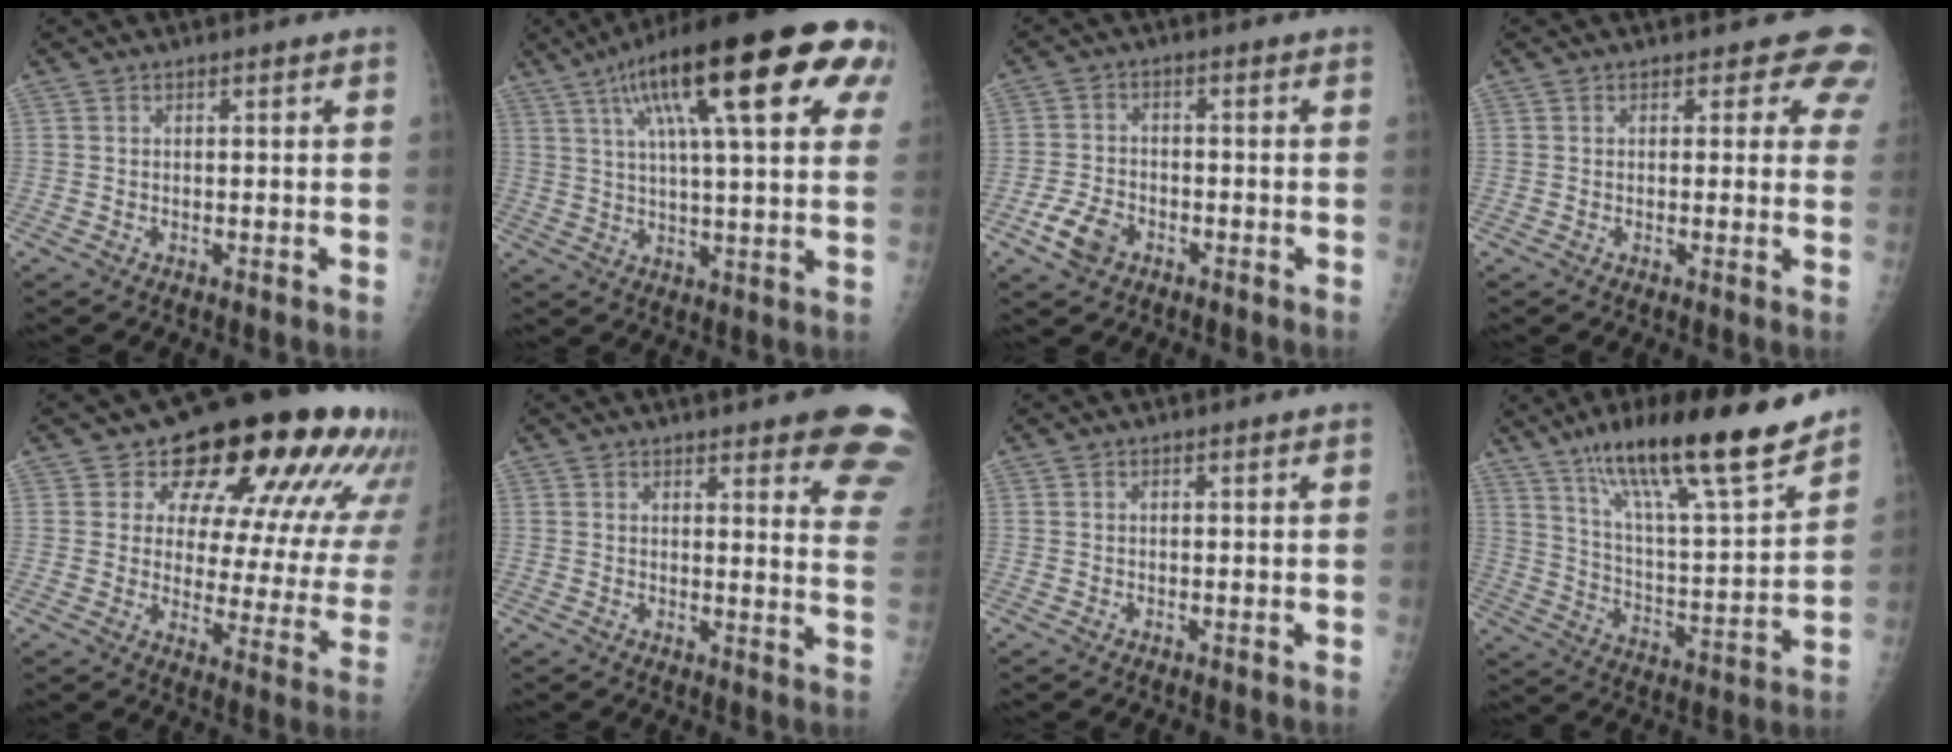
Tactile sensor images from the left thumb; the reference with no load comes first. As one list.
[{"total": 27.2, "force": [11.8, 7.1, 23.4], "torque": [-0.345, 0.019, 0.170]}, {"total": 5.7, "force": [-2.9, 3.8, 3.1], "torque": [-0.060, 0.014, -0.053]}, {"total": 5.2, "force": [4.2, 2.9, 1.2], "torque": [0.028, -0.017, 0.022]}, {"total": 22.9, "force": [14.0, 10.7, 14.6], "torque": [-0.155, -0.054, 0.175]}, {"total": 13.8, "force": [10.3, 3.2, 8.7], "torque": [-0.068, -0.057, 0.098]}, {"total": 0.0}, {"total": 23.1, "force": [16.5, 3.9, 15.7], "torque": [-0.237, -0.072, 0.278]}]